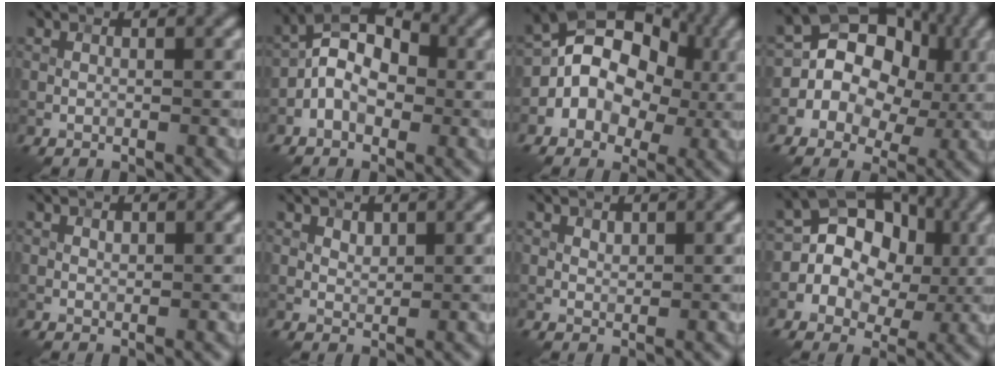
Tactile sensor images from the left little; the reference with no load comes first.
{"total": 6.3, "force": [-0.7, 4.2, 4.6], "torque": [-0.061, 0.026, -0.023]}
{"total": 10.2, "force": [0.0, 8.2, 6.1], "torque": [-0.063, 0.039, -0.041]}
{"total": 9.2, "force": [0.5, 7.7, 5.0], "torque": [-0.051, 0.021, -0.020]}
{"total": 0.6, "force": [0.3, 0.4, 0.3], "torque": [-0.004, 0.000, 0.005]}
{"total": 1.1, "force": [0.7, 0.7, 0.5], "torque": [-0.009, 0.000, 0.015]}
{"total": 0.8, "force": [0.5, 0.5, 0.3], "torque": [-0.007, -0.001, 0.010]}
{"total": 8.7, "force": [1.0, 7.2, 4.8], "torque": [-0.054, 0.031, -0.017]}